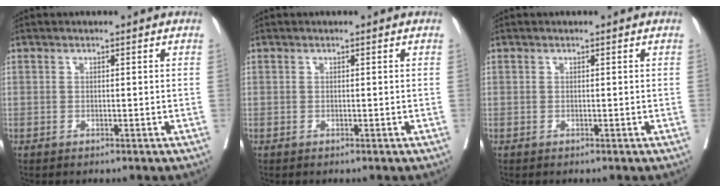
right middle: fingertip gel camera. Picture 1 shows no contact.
{"total": 0.0}
{"total": 0.0}